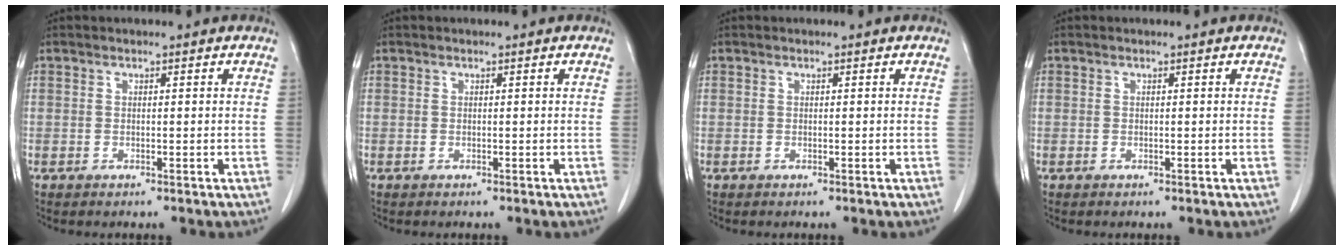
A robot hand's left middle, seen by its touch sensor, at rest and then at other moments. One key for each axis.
{"total": 0.0}
{"total": 0.0}
{"total": 0.0}